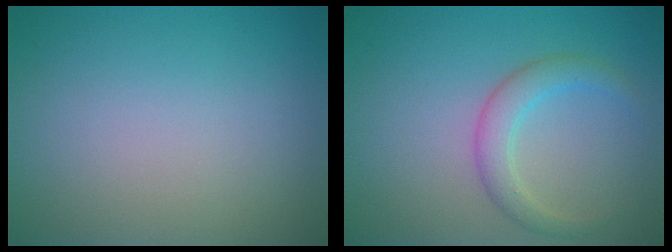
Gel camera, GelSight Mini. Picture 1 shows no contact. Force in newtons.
{"total": 2.0, "press": 2.0, "slide": 0.2}